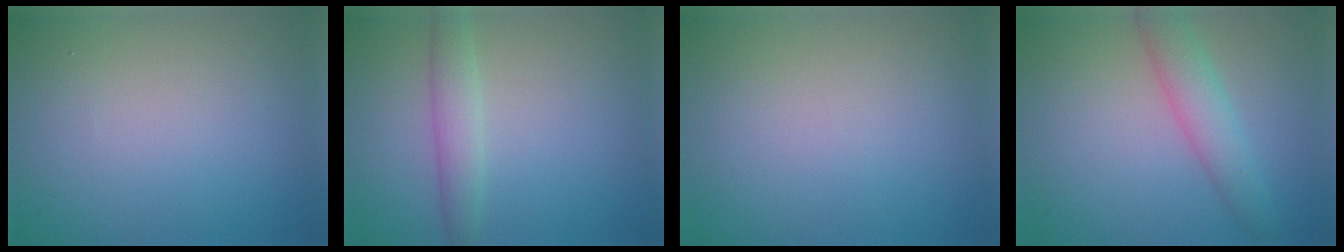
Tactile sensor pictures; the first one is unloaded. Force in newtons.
{"total": 2.5, "press": 2.5, "slide": 0.0}
{"total": 0.0}
{"total": 3.7, "press": 3.7, "slide": 0.1}